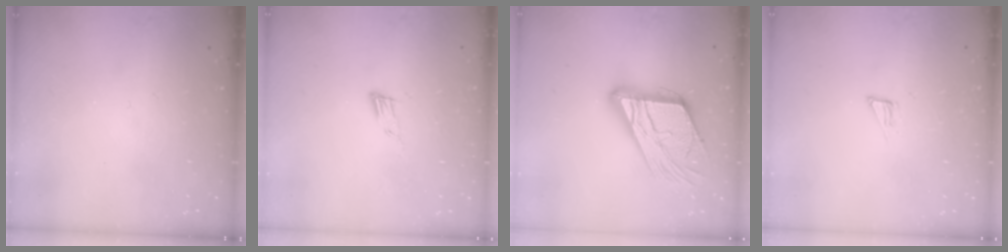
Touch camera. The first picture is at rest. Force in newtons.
{"total": 4.6, "press": 4.6, "slide": 0.4}
{"total": 19.7, "press": 19.6, "slide": 1.8}
{"total": 3.4, "press": 3.4, "slide": 0.3}